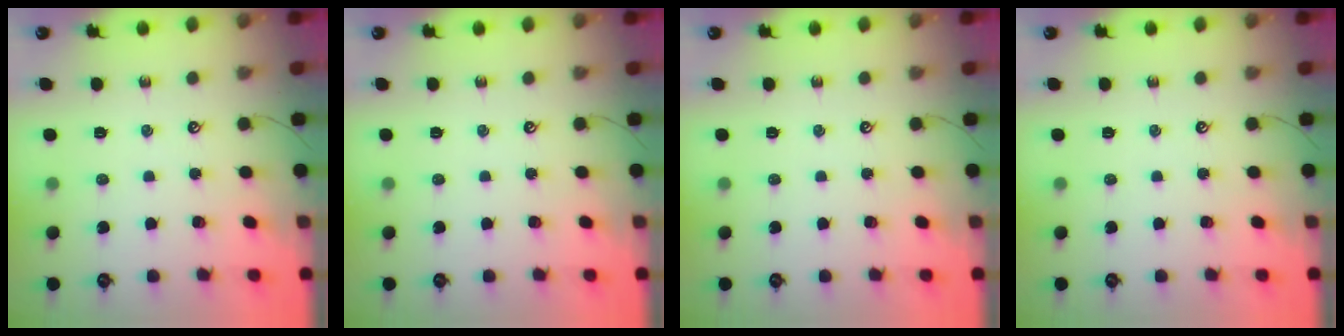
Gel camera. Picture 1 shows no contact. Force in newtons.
{"total": 0.0}
{"total": 0.0}
{"total": 0.0}